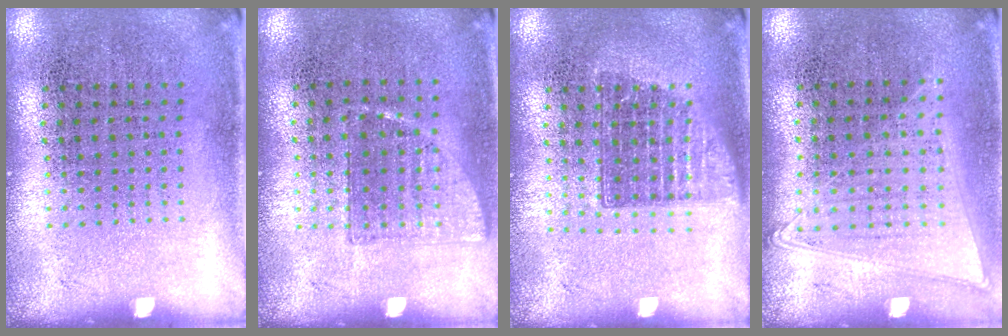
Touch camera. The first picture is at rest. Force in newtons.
{"total": 0.7, "press": 0.7, "slide": 0.3}
{"total": 1.4, "press": 1.1, "slide": 0.8}
{"total": 1.0, "press": 1.0, "slide": 0.4}